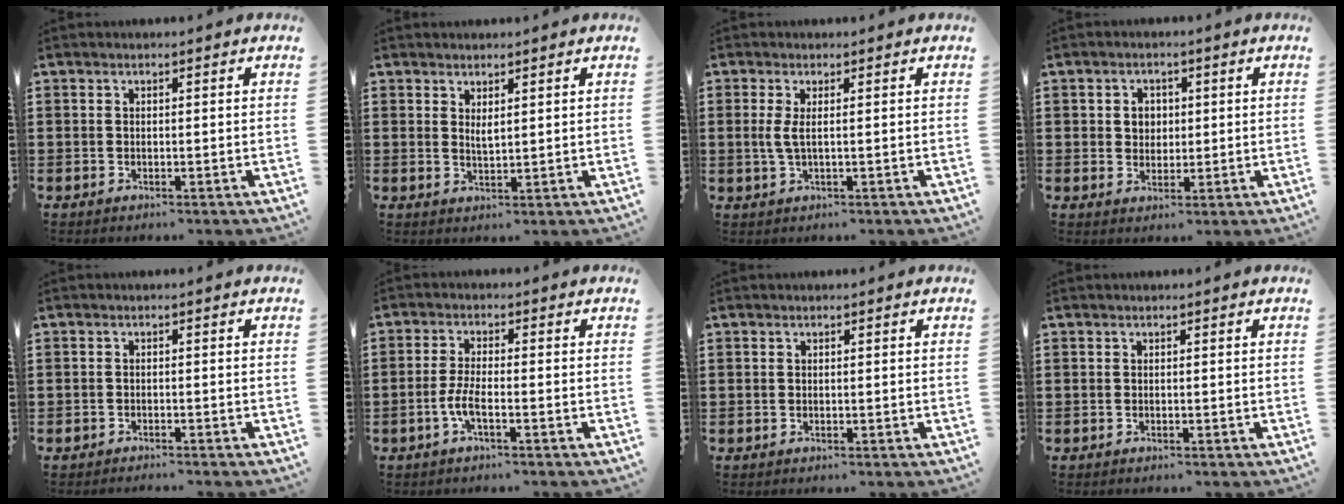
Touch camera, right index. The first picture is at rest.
{"total": 1.9, "force": [1.2, 0.5, 1.3], "torque": [-0.028, 0.001, 0.022]}
{"total": 2.5, "force": [0.1, 0.4, 2.5], "torque": [-0.064, -0.008, -0.003]}
{"total": 2.7, "force": [0.4, 2.5, 0.9], "torque": [-0.029, 0.010, 0.003]}
{"total": 1.2, "force": [-1.2, 0.1, 0.0], "torque": [-0.004, 0.000, -0.026]}
{"total": 3.9, "force": [-1.6, 0.8, 3.5], "torque": [-0.086, -0.008, -0.038]}
{"total": 0.0}
{"total": 0.0}